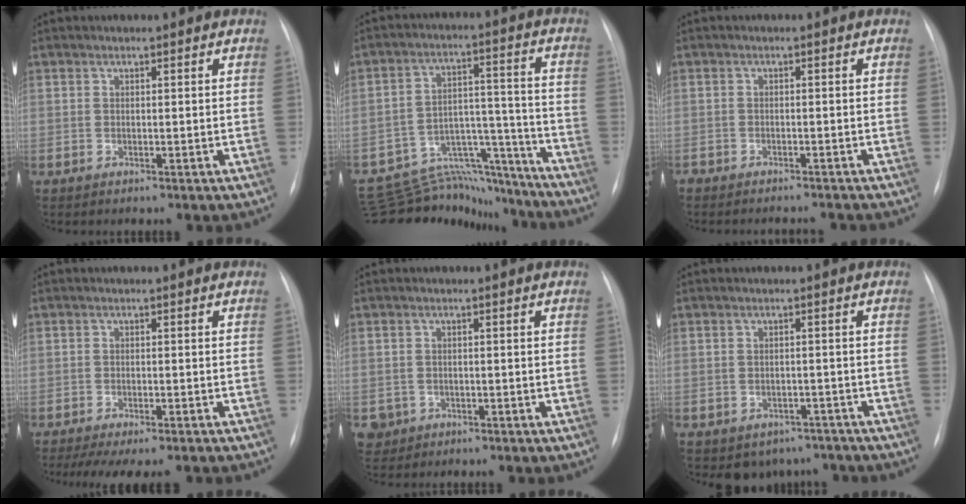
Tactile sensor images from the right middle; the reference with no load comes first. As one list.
[{"total": 17.8, "force": [-16.8, 5.7, 2.2], "torque": [-0.038, 0.060, -0.241]}, {"total": 5.3, "force": [-5.1, 1.0, 0.9], "torque": [-0.005, -0.004, -0.069]}, {"total": 10.3, "force": [-8.7, 2.2, 5.1], "torque": [-0.069, -0.005, -0.114]}, {"total": 3.4, "force": [-1.5, 3.0, 0.3], "torque": [-0.003, 0.006, -0.022]}, {"total": 5.5, "force": [-4.3, 3.4, 0.8], "torque": [0.004, 0.018, -0.053]}]